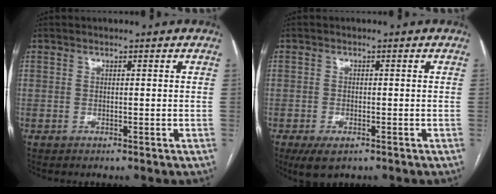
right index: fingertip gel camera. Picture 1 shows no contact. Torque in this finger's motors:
{"motor_torque": [0.37, -0.22, 0.20, 0.03]}